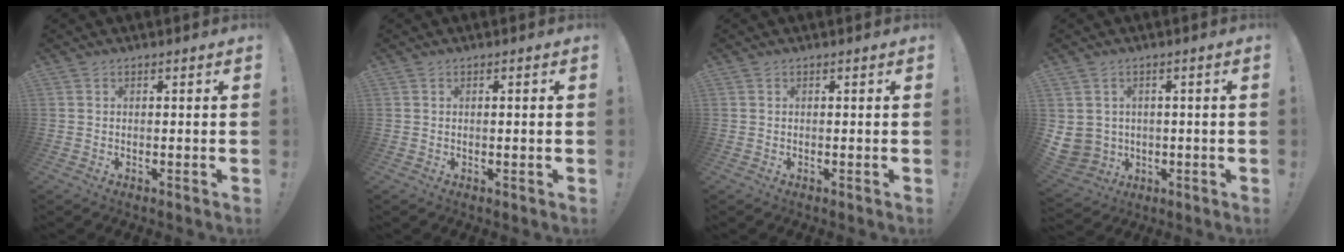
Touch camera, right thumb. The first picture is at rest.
{"total": 0.8, "force": [0.0, -0.2, 0.7], "torque": [-0.012, -0.001, 0.000]}
{"total": 0.0}
{"total": 5.6, "force": [0.7, 5.4, 1.3], "torque": [-0.042, -0.010, 0.019]}